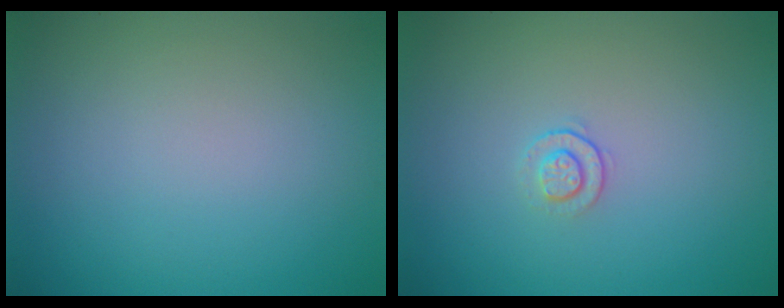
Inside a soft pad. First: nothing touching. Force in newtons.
{"total": 1.1, "press": 0.7, "slide": 0.9}